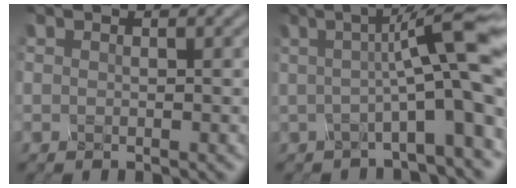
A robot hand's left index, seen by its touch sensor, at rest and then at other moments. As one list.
[{"total": 9.6, "force": [0.7, 1.6, 9.4], "torque": [-0.114, 0.024, -0.002]}]